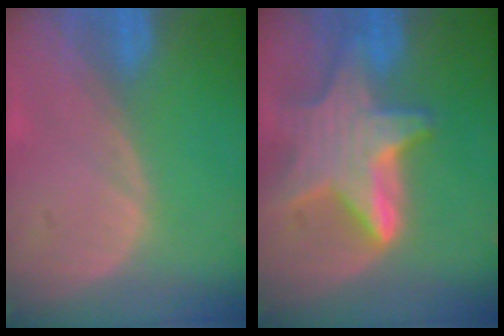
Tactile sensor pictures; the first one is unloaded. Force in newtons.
{"total": 9.5, "press": 9.5, "slide": 0.6}